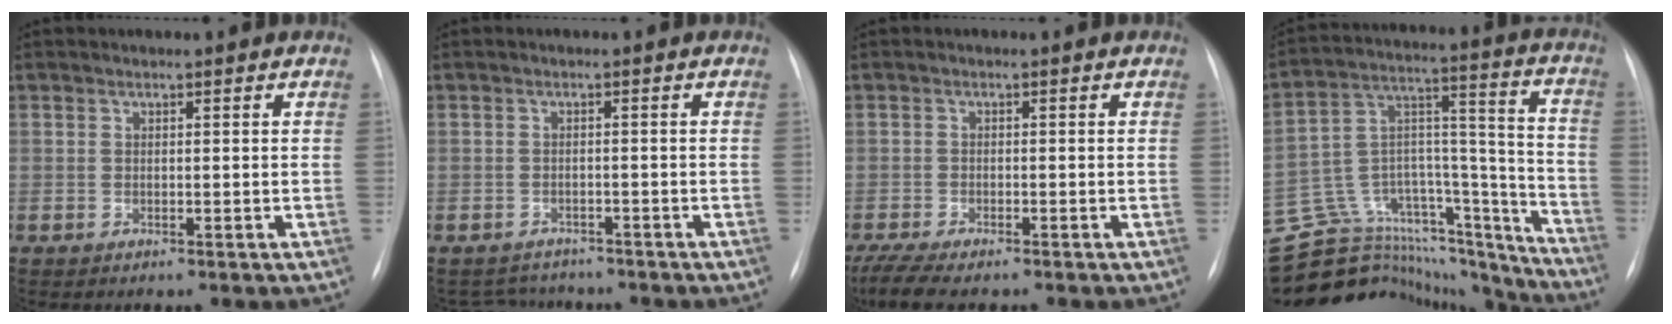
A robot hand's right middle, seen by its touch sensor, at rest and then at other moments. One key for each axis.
{"total": 5.3, "fx": -4.9, "fy": 2.0, "fz": 0.0, "tx": -0.001, "ty": 0.008, "tz": -0.065}
{"total": 6.7, "fx": -5.4, "fy": 1.3, "fz": 3.8, "tx": -0.075, "ty": -0.016, "tz": -0.088}
{"total": 27.9, "fx": -25.8, "fy": 7.9, "fz": 7.0, "tx": -0.125, "ty": 0.055, "tz": -0.385}